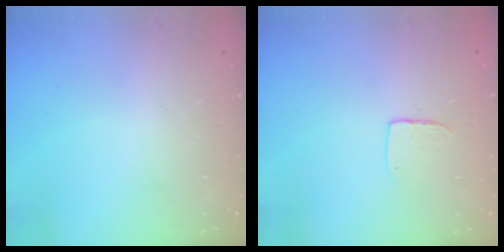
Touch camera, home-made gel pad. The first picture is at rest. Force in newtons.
{"total": 5.9, "press": 5.9, "slide": 0.5}